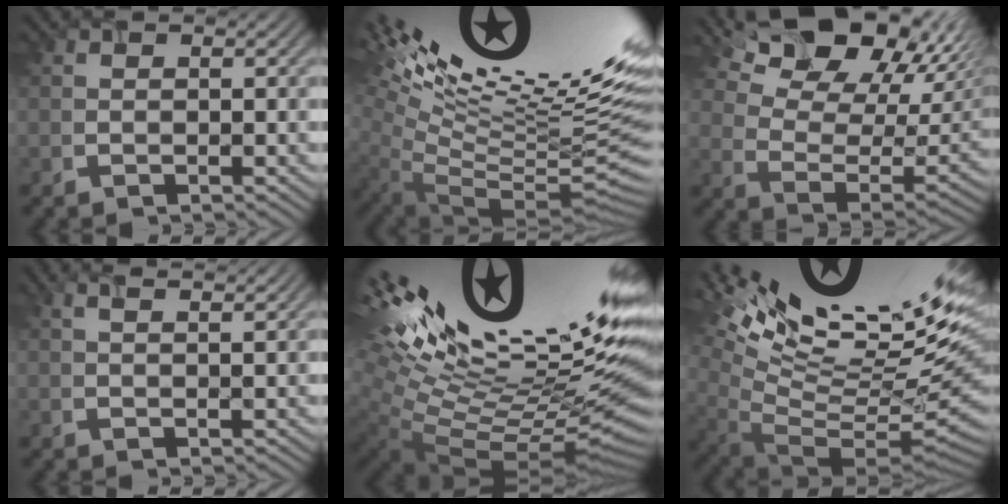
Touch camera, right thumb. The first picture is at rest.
{"total": 18.0, "force": [7.7, 4.7, 15.6], "torque": [-0.214, 0.037, 0.127]}
{"total": 17.8, "force": [11.7, 8.4, 10.4], "torque": [-0.209, 0.038, 0.158]}
{"total": 2.7, "force": [1.9, 0.5, 1.8], "torque": [-0.022, 0.005, 0.028]}
{"total": 19.7, "force": [7.7, 6.1, 17.1], "torque": [-0.233, 0.029, 0.137]}
{"total": 16.7, "force": [7.9, 5.6, 13.6], "torque": [-0.171, 0.024, 0.154]}